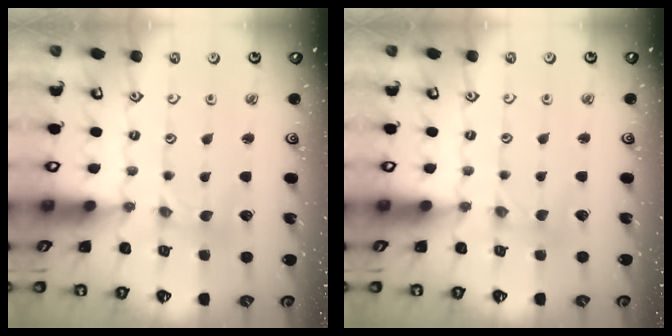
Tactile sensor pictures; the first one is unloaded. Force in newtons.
{"total": 0.0}